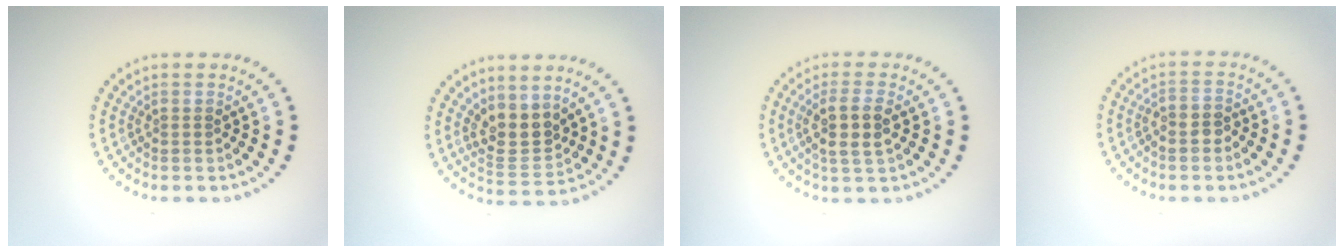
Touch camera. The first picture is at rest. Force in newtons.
{"total": 3.2, "press": 2.7, "slide": 1.6}
{"total": 3.2, "press": 2.9, "slide": 1.2}
{"total": 1.6, "press": 1.4, "slide": 0.8}